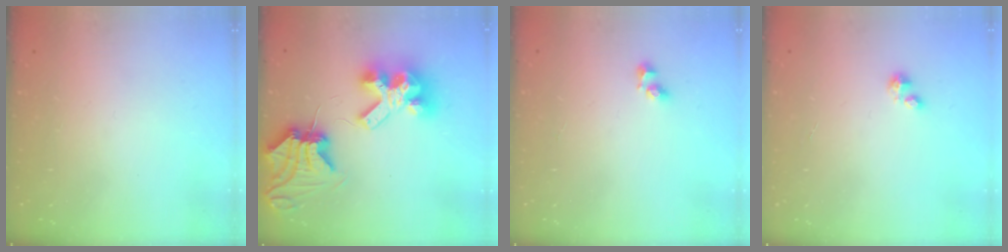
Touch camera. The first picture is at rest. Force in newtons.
{"total": 14.5, "press": 14.4, "slide": 1.7}
{"total": 4.6, "press": 4.3, "slide": 1.8}
{"total": 0.9, "press": 0.9, "slide": 0.3}